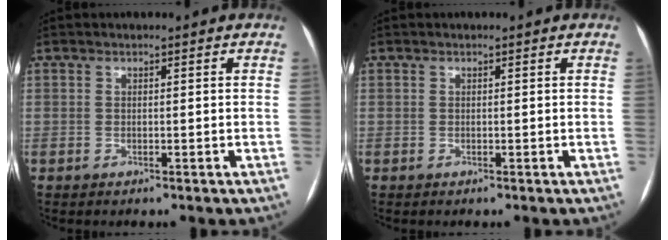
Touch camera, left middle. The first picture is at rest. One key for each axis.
{"total": 0.0}